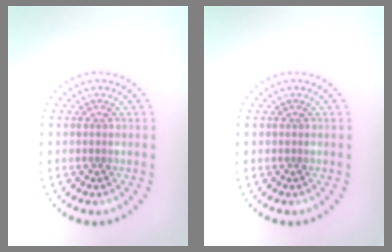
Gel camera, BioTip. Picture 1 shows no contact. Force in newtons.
{"total": 0.0}